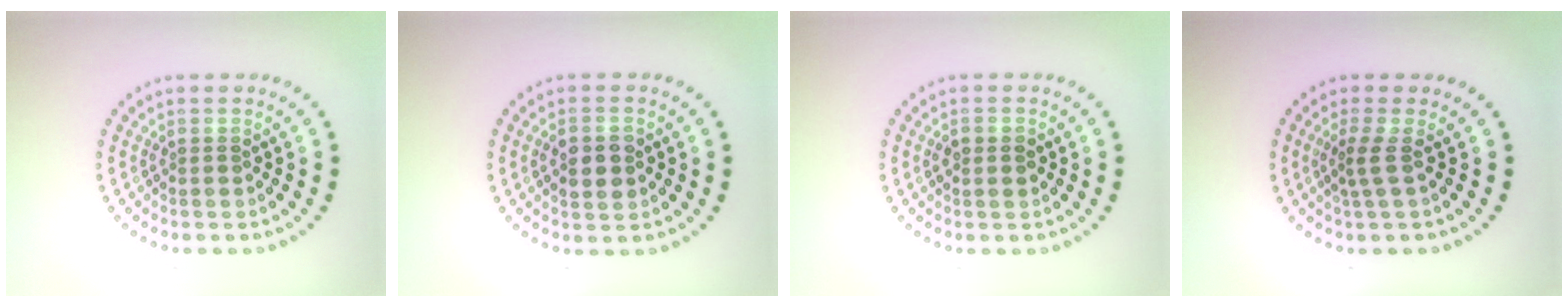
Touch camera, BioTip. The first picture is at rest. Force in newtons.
{"total": 2.9, "press": 2.9, "slide": 0.2}
{"total": 1.3, "press": 1.3, "slide": 0.2}
{"total": 1.9, "press": 1.3, "slide": 1.4}